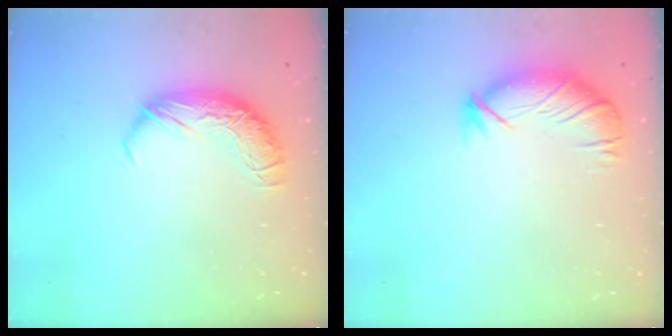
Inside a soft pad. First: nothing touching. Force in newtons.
{"total": 2.9, "press": 2.5, "slide": 1.4}